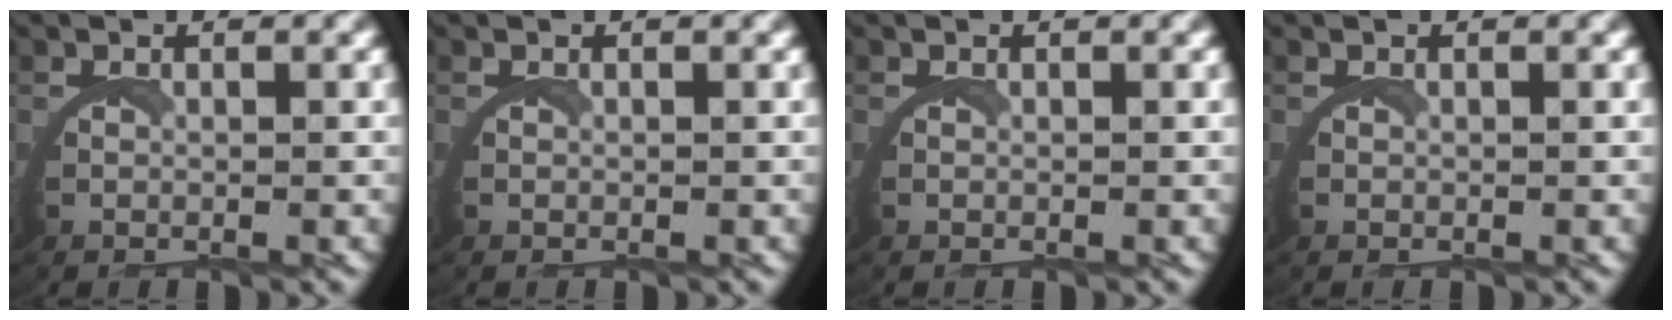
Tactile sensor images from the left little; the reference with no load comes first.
{"total": 0.0}
{"total": 0.0}
{"total": 0.0}